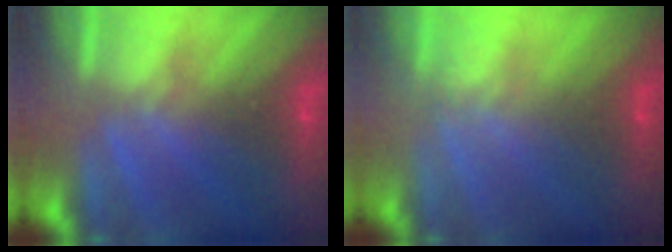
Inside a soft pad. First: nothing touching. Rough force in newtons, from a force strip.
{"total": 1.1}